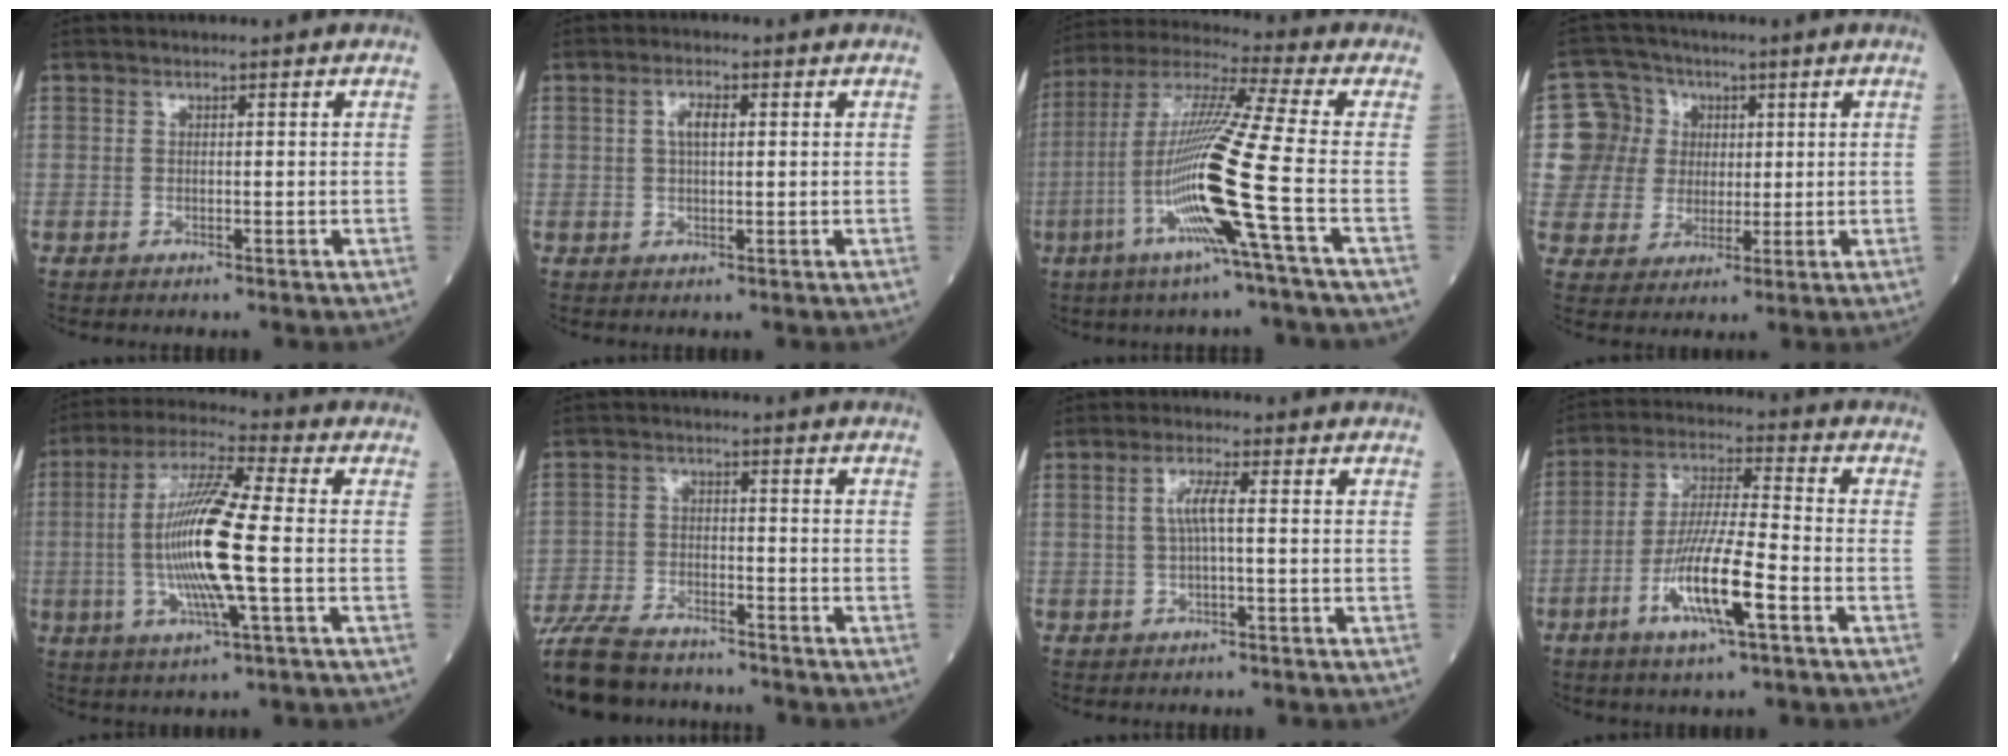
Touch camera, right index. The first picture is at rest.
{"total": 2.9, "force": [0.7, 1.1, 2.6], "torque": [-0.051, 0.005, 0.013]}
{"total": 16.8, "force": [-5.1, -2.2, 15.8], "torque": [-0.321, -0.017, -0.110]}
{"total": 9.2, "force": [1.9, 9.0, 0.6], "torque": [-0.017, 0.036, 0.037]}
{"total": 14.7, "force": [-1.6, 0.8, 14.6], "torque": [-0.292, -0.003, -0.036]}
{"total": 14.1, "force": [-12.2, 4.0, 5.9], "torque": [-0.122, -0.013, -0.200]}
{"total": 3.4, "force": [0.3, 0.3, 3.4], "torque": [-0.069, 0.007, 0.006]}
{"total": 11.8, "force": [-4.7, 1.1, 10.8], "torque": [-0.208, -0.010, -0.088]}